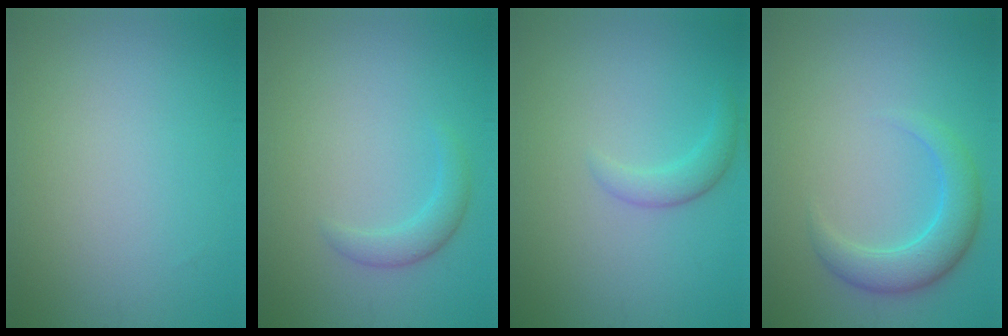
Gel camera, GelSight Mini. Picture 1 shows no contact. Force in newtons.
{"total": 1.8, "press": 1.8, "slide": 0.0}
{"total": 1.7, "press": 1.7, "slide": 0.1}
{"total": 3.9, "press": 3.9, "slide": 0.1}